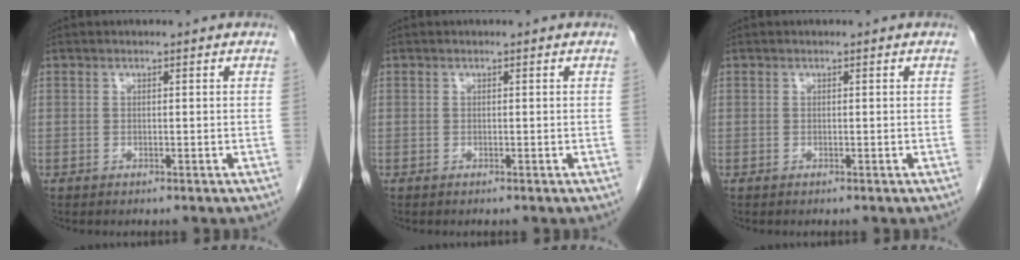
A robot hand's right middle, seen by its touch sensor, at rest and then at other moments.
{"total": 0.0}
{"total": 0.0}